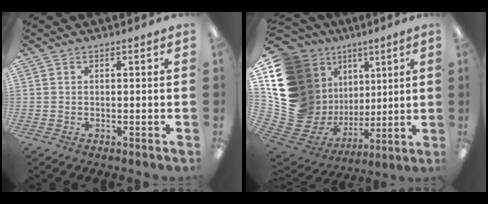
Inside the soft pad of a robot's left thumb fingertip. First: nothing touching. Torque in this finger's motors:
{"motor_torque": [2.55, 2.46, 1.35, -1.42, 0.36]}